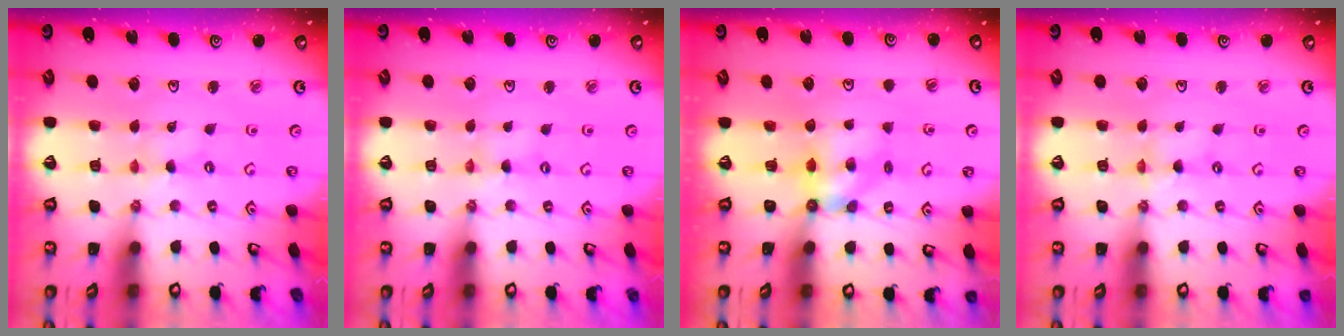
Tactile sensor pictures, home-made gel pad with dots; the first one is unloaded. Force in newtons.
{"total": 0.0}
{"total": 5.6, "press": 5.6, "slide": 0.2}
{"total": 0.0}